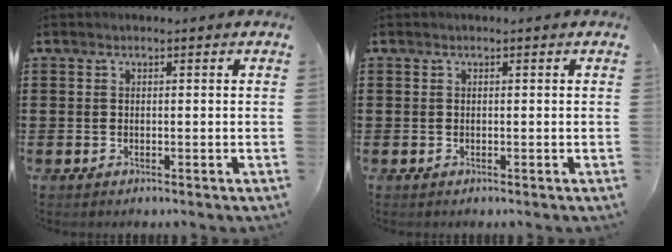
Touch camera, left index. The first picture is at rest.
{"total": 0.0}